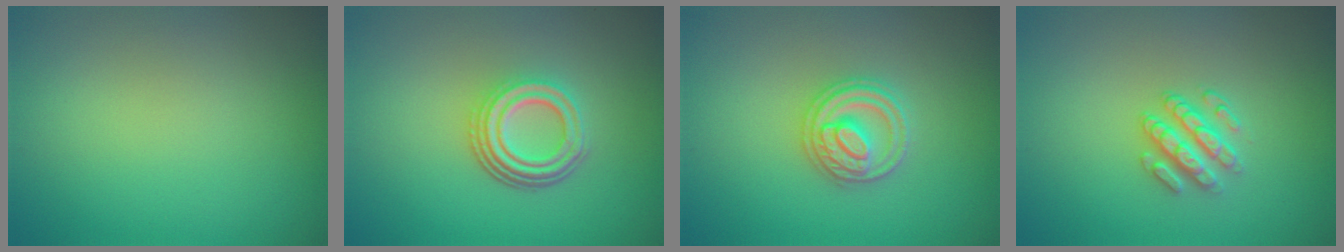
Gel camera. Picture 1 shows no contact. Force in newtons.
{"total": 4.6, "press": 3.3, "slide": 3.2}
{"total": 3.7, "press": 3.7, "slide": 0.4}
{"total": 2.8, "press": 2.4, "slide": 1.5}